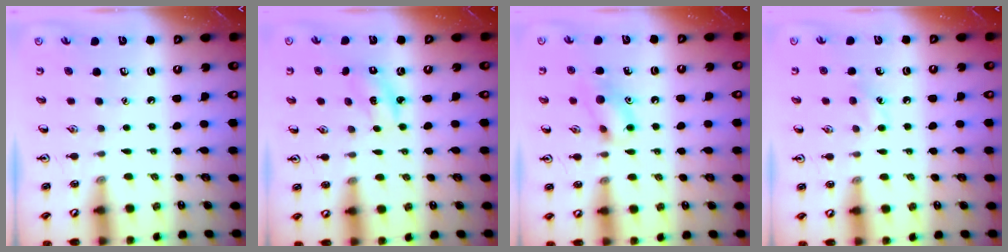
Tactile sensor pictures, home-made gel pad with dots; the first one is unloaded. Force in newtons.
{"total": 2.1, "press": 2.0, "slide": 0.7}
{"total": 10.5, "press": 10.5, "slide": 0.7}
{"total": 4.9, "press": 4.7, "slide": 1.4}